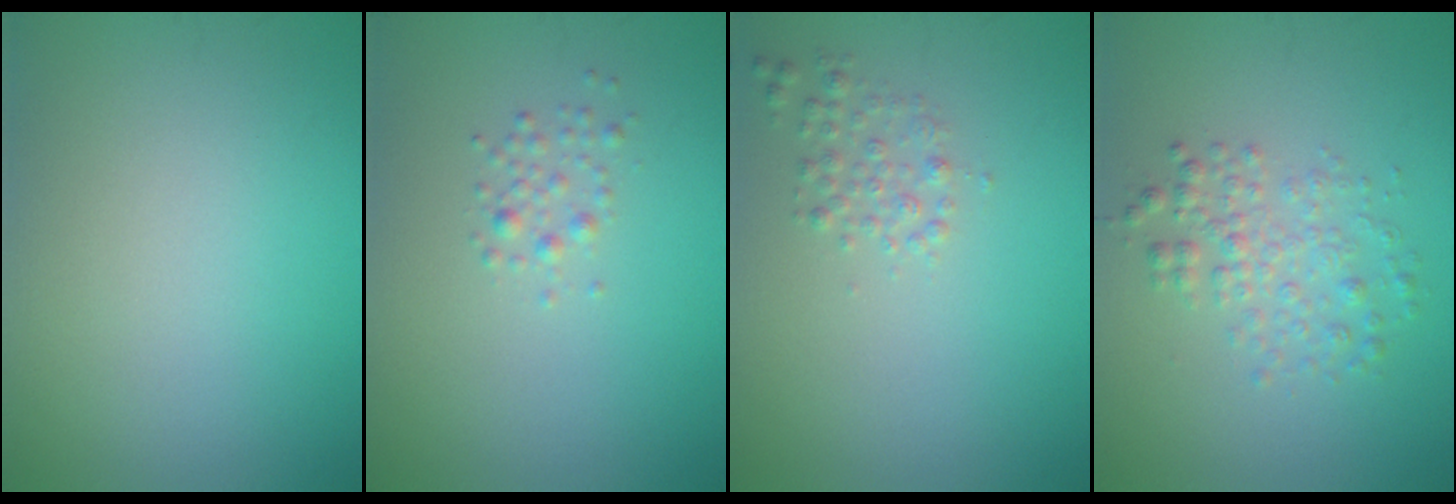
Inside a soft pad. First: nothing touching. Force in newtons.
{"total": 1.2, "press": 1.2, "slide": 0.0}
{"total": 1.5, "press": 1.5, "slide": 0.0}
{"total": 2.7, "press": 2.7, "slide": 0.0}